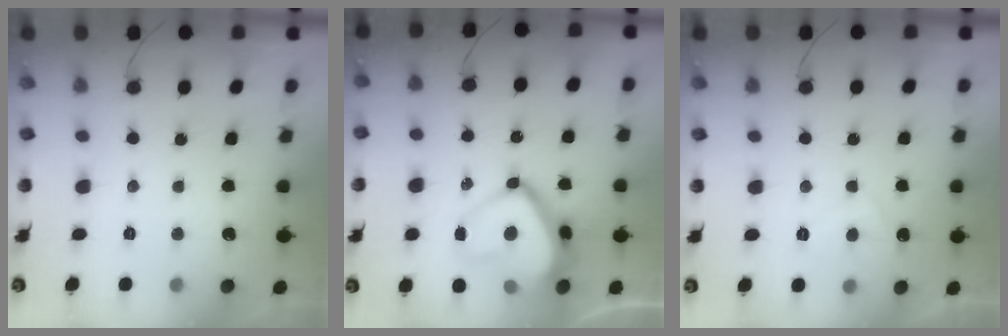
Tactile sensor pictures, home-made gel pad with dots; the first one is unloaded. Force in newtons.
{"total": 14.4, "press": 14.3, "slide": 1.4}
{"total": 2.6, "press": 2.6, "slide": 0.5}